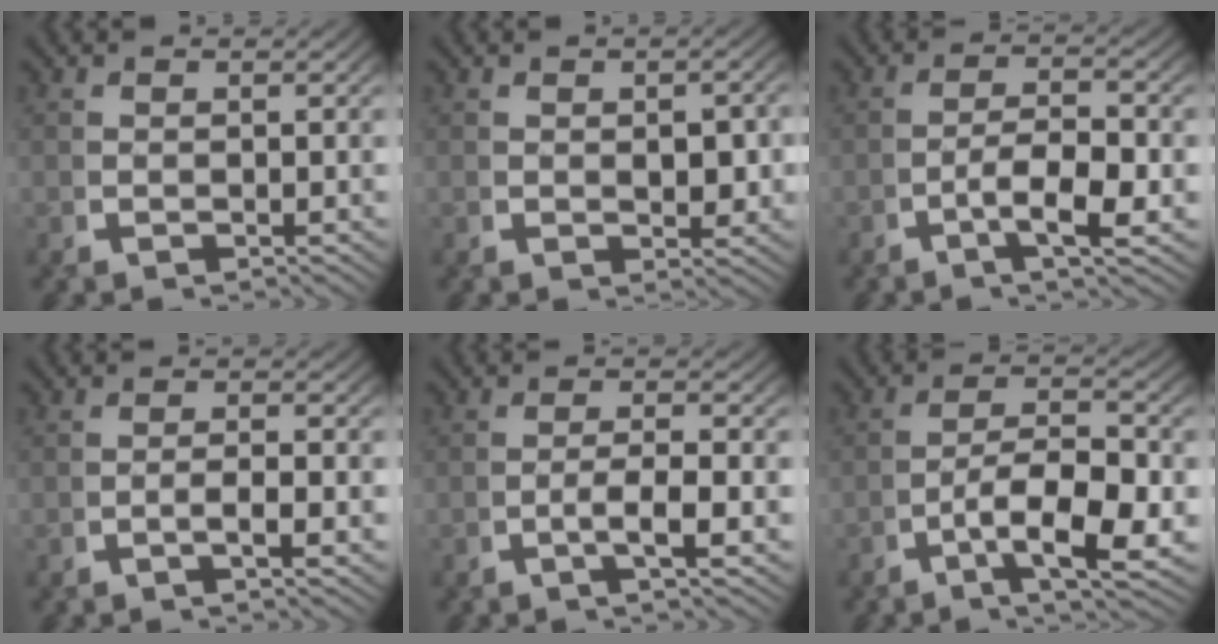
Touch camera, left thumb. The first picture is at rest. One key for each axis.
{"total": 2.3, "fx": 0.2, "fy": 1.3, "fz": 1.9, "tx": -0.025, "ty": -0.008, "tz": 0.006}
{"total": 5.2, "fx": -1.0, "fy": 1.8, "fz": 4.8, "tx": -0.092, "ty": -0.019, "tz": -0.013}
{"total": 2.0, "fx": -0.6, "fy": 0.0, "fz": 1.9, "tx": -0.036, "ty": 0.001, "tz": -0.012}
{"total": 3.3, "fx": -0.6, "fy": 0.4, "fz": 3.2, "tx": -0.065, "ty": -0.004, "tz": -0.010}
{"total": 7.9, "fx": -1.7, "fy": 3.3, "fz": 7.0, "tx": -0.123, "ty": -0.031, "tz": -0.019}